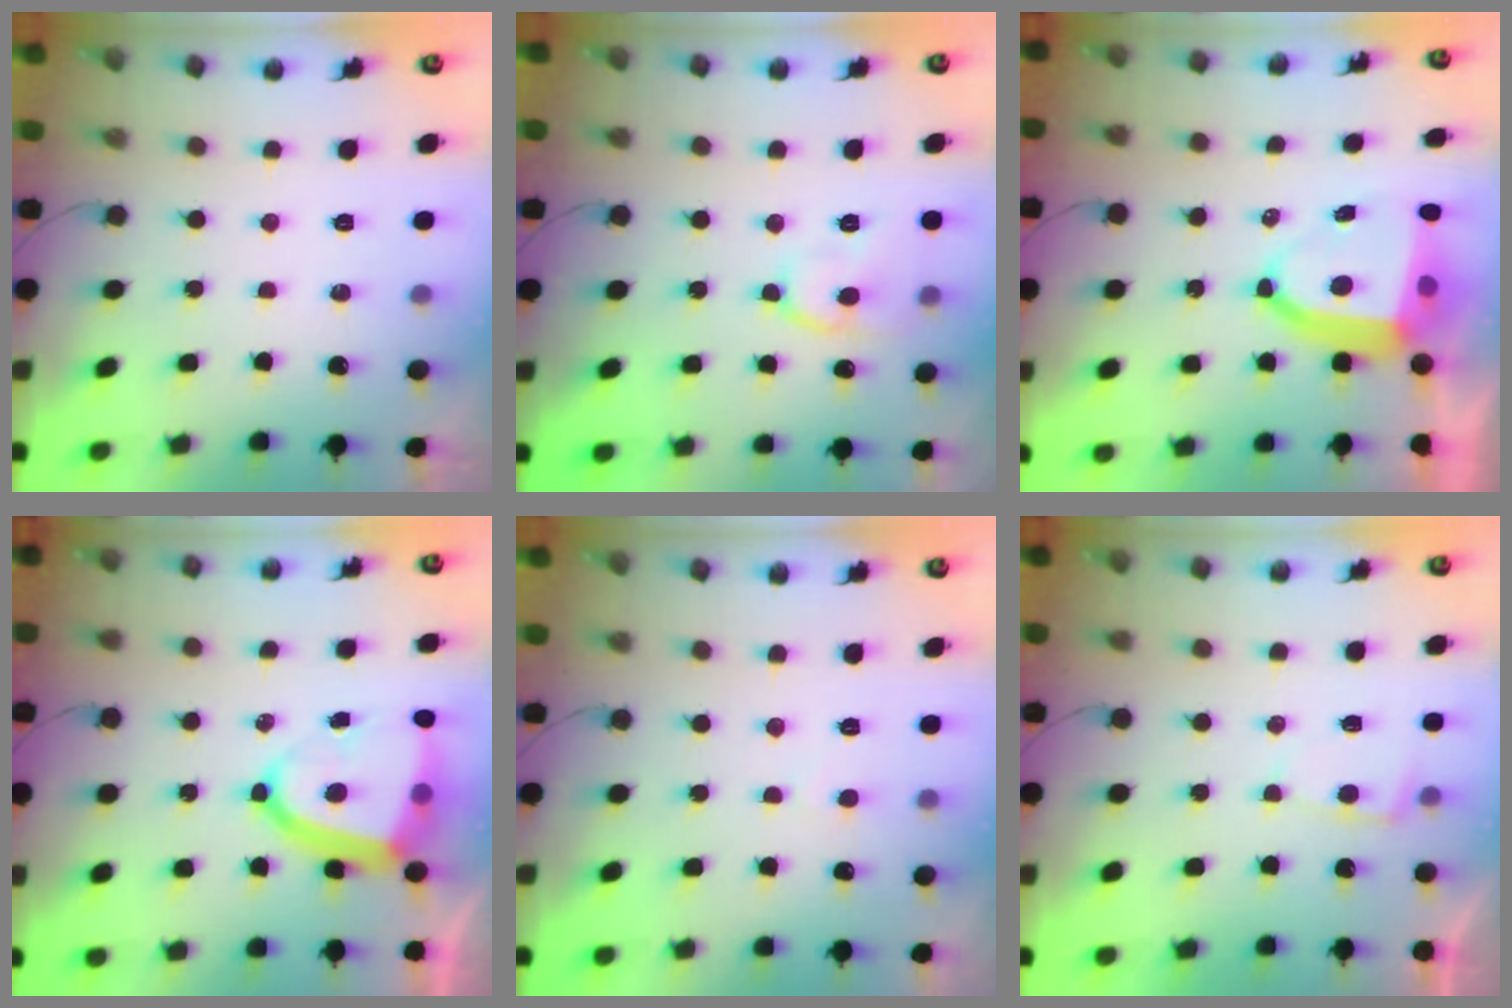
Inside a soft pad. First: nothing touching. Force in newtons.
{"total": 11.8, "press": 11.8, "slide": 1.1}
{"total": 10.2, "press": 10.2, "slide": 1.1}
{"total": 14.1, "press": 14.0, "slide": 1.5}
{"total": 2.7, "press": 2.7, "slide": 0.3}
{"total": 2.7, "press": 2.7, "slide": 0.4}